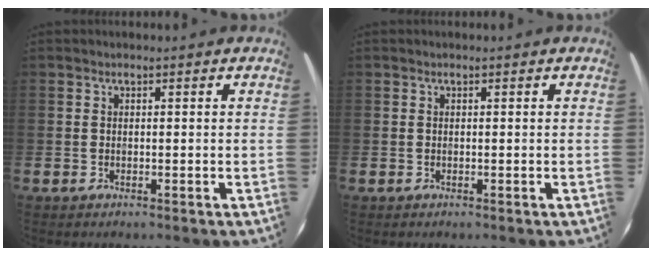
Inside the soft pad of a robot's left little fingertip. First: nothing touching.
{"total": 0.0}